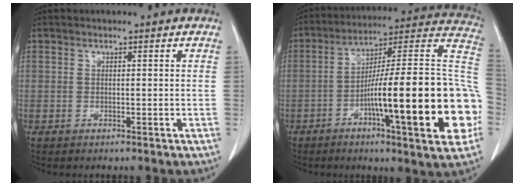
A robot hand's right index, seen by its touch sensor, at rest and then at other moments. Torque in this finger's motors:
{"motor_torque": [2.14, 0.00, 0.80, 0.21]}